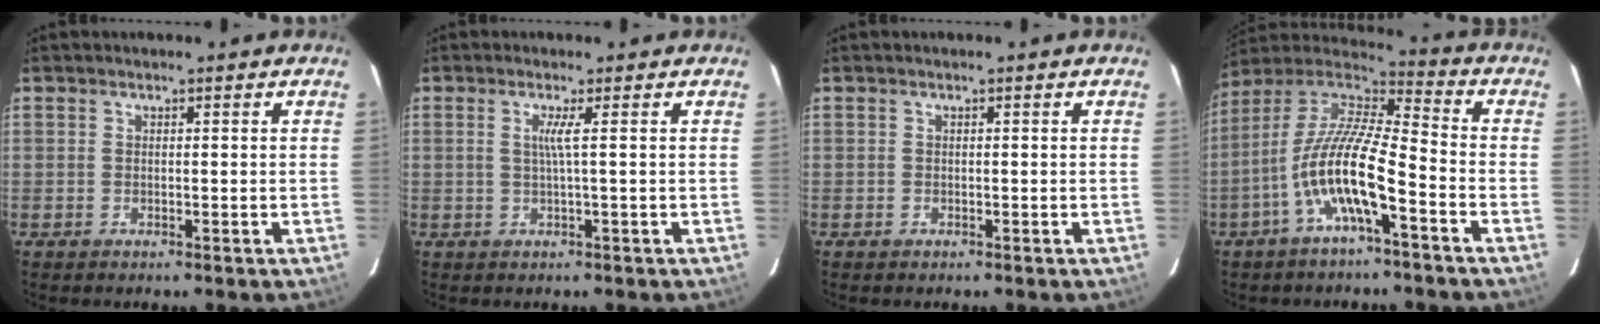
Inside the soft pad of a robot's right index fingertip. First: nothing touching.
{"total": 2.0, "force": [0.3, -0.9, 1.8], "torque": [-0.027, -0.002, 0.009]}
{"total": 0.6, "force": [-0.4, 0.5, 0.0], "torque": [0.001, 0.002, -0.004]}
{"total": 14.4, "force": [-5.8, 3.0, 12.9], "torque": [-0.244, -0.002, -0.116]}